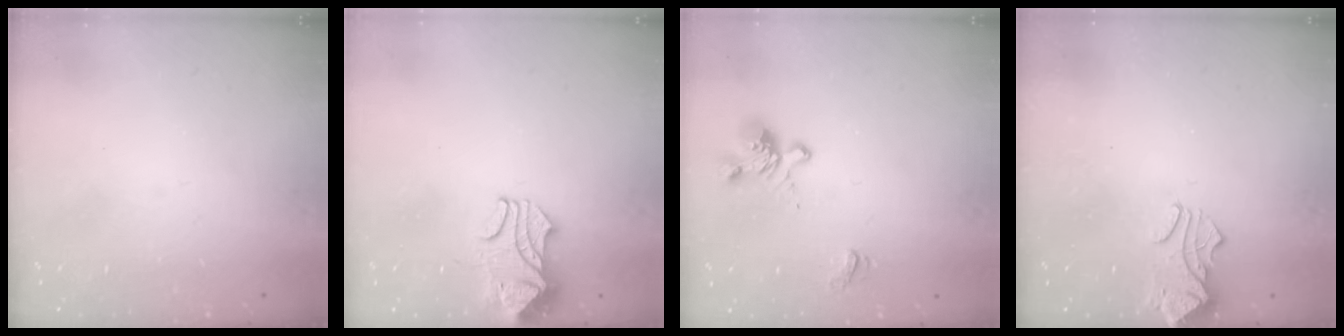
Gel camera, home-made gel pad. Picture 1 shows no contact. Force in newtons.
{"total": 2.0, "press": 1.9, "slide": 0.8}
{"total": 1.4, "press": 0.2, "slide": 1.4}
{"total": 2.2, "press": 2.2, "slide": 0.1}